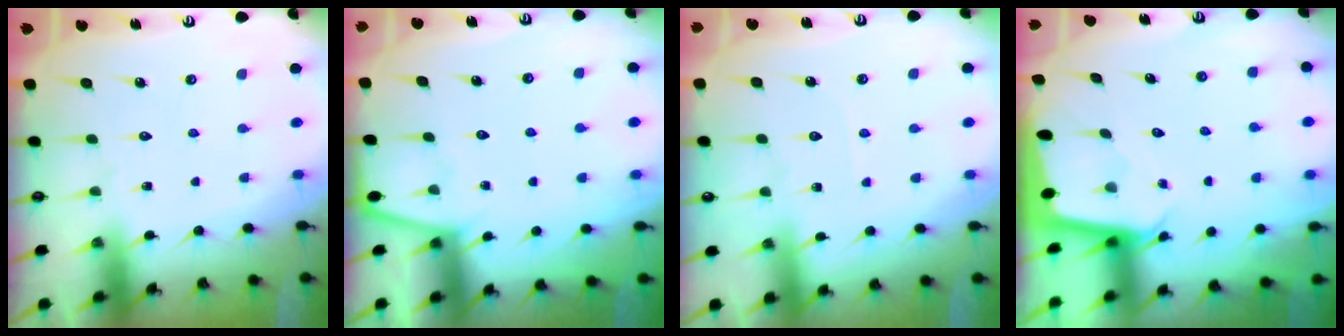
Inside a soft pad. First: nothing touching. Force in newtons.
{"total": 2.4, "press": 2.4, "slide": 0.2}
{"total": 2.2, "press": 2.2, "slide": 0.4}
{"total": 2.0, "press": 2.0, "slide": 0.1}